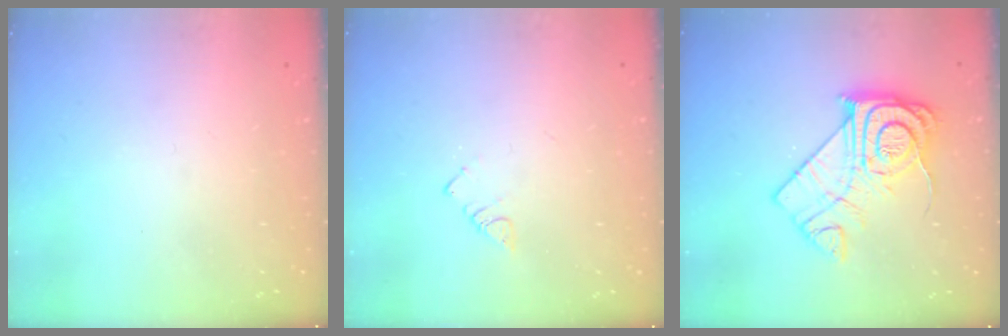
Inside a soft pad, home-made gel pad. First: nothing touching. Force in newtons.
{"total": 2.4, "press": 2.4, "slide": 0.4}
{"total": 16.2, "press": 16.1, "slide": 1.5}